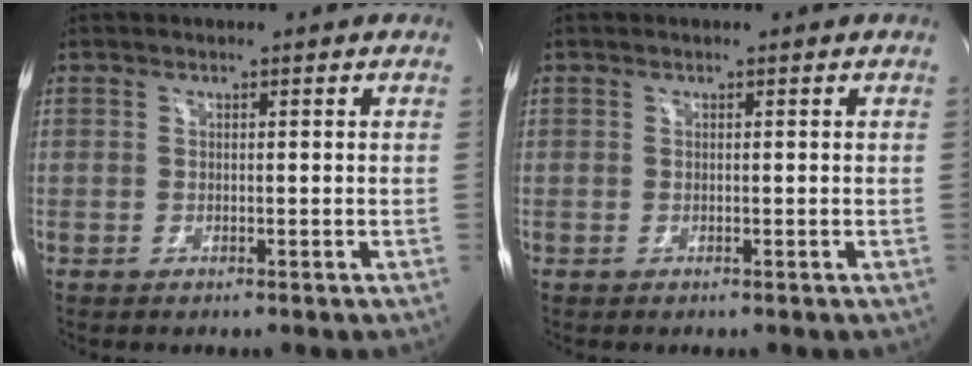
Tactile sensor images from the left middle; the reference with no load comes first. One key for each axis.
{"total": 0.0}